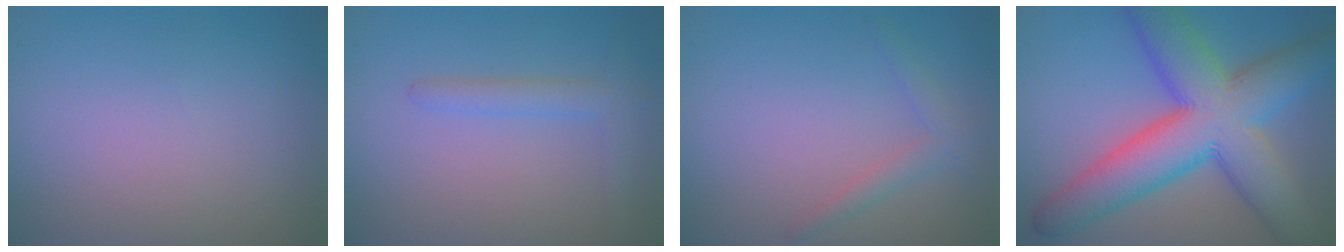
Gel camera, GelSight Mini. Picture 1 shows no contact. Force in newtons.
{"total": 2.0, "press": 2.0, "slide": 0.2}
{"total": 1.5, "press": 1.5, "slide": 0.1}
{"total": 11.3, "press": 11.3, "slide": 0.5}